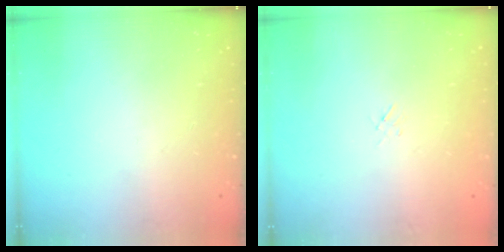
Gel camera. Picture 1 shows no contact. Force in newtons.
{"total": 1.0, "press": 0.9, "slide": 0.4}